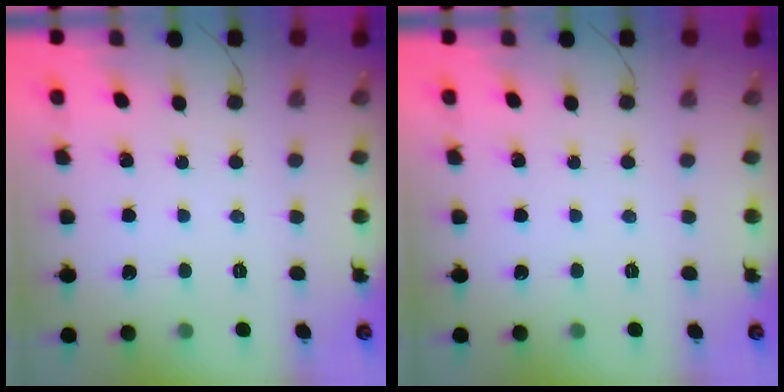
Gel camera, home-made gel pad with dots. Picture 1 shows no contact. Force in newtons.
{"total": 0.0}